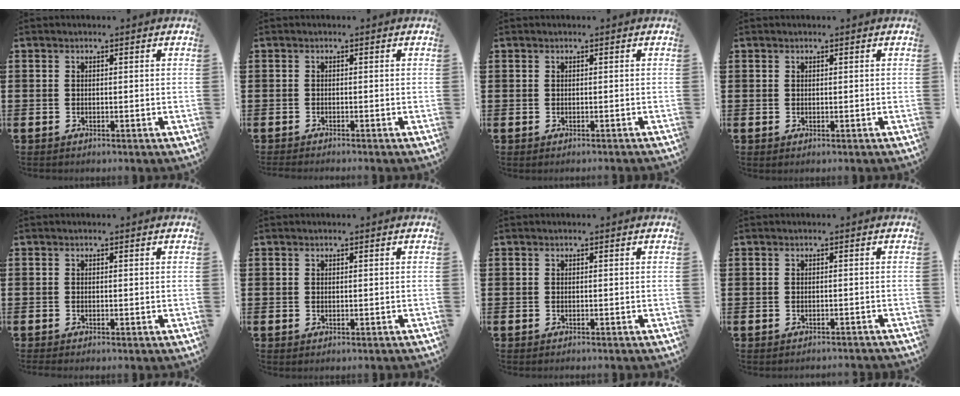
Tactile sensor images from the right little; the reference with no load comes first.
{"total": 0.6, "force": [-0.6, -0.1, 0.1], "torque": [-0.001, -0.002, -0.011]}
{"total": 0.0}
{"total": 0.0}
{"total": 0.0}
{"total": 0.0}
{"total": 0.0}
{"total": 0.5, "force": [-0.5, -0.1, 0.1], "torque": [-0.001, 0.000, -0.010]}